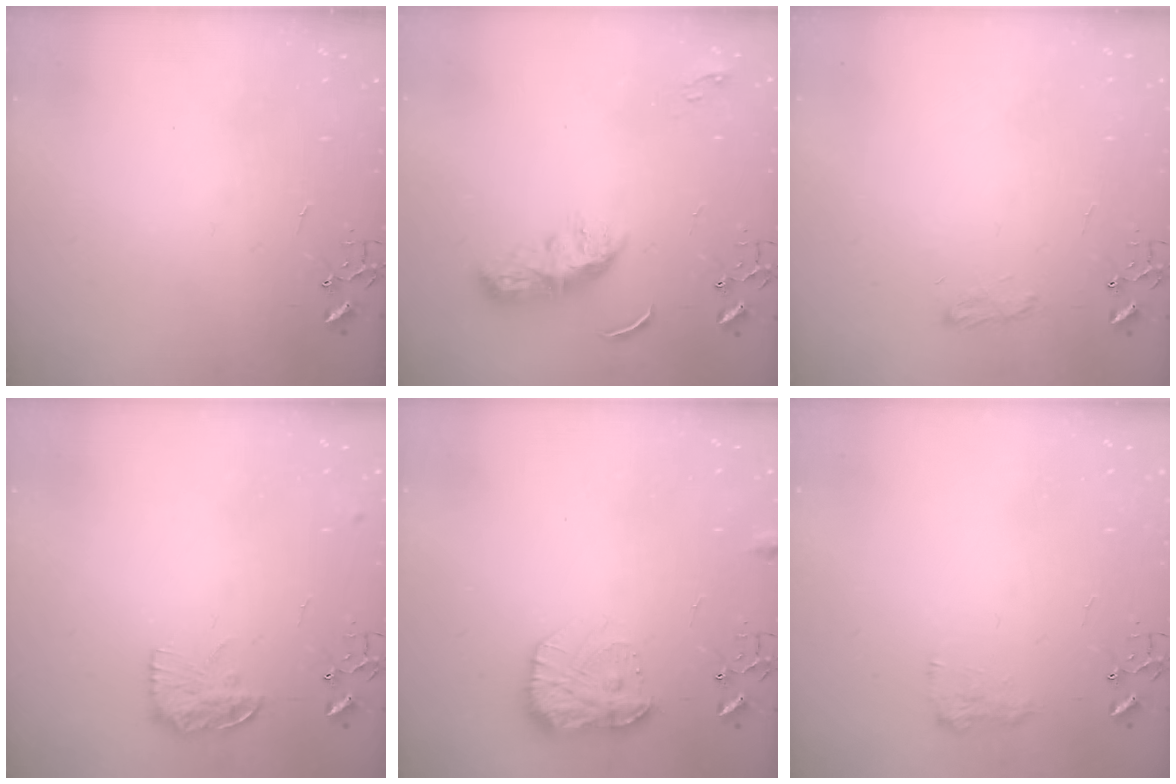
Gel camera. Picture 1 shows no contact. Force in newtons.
{"total": 8.9, "press": 8.9, "slide": 0.1}
{"total": 7.9, "press": 7.8, "slide": 0.9}
{"total": 12.3, "press": 12.3, "slide": 0.5}
{"total": 14.1, "press": 14.1, "slide": 0.8}
{"total": 7.9, "press": 7.9, "slide": 0.4}